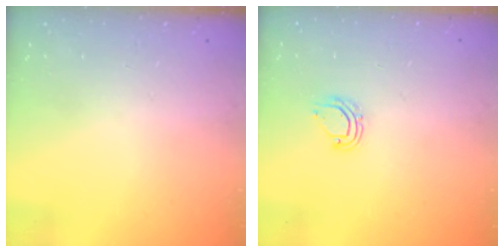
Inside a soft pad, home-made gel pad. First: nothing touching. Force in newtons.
{"total": 6.5, "press": 6.5, "slide": 1.1}